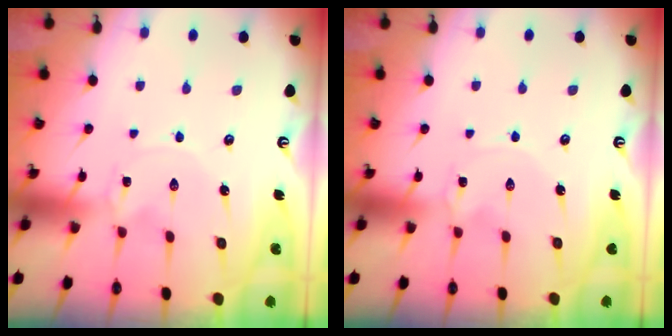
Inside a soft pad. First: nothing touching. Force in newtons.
{"total": 0.0}